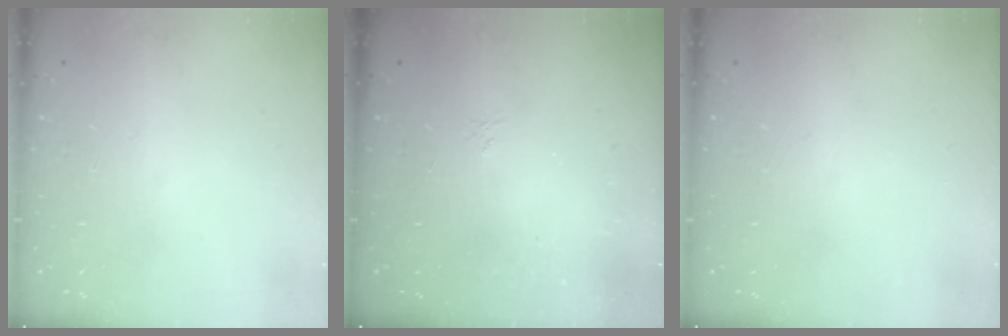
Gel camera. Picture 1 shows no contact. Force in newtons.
{"total": 1.1, "press": 0.4, "slide": 1.1}
{"total": 0.0}